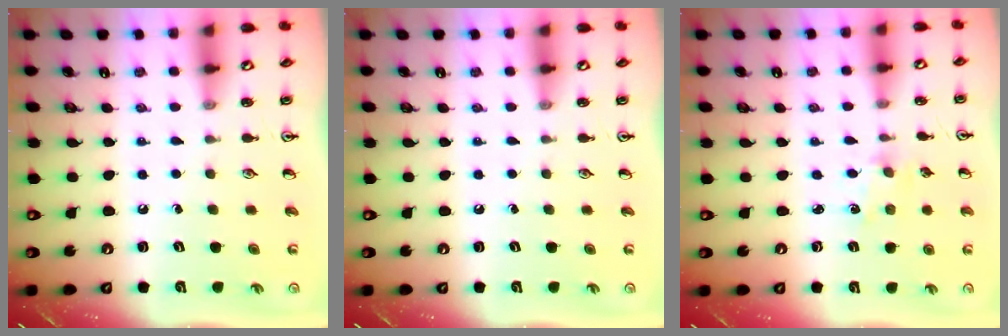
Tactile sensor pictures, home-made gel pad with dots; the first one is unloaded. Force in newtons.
{"total": 0.0}
{"total": 1.4, "press": 1.4, "slide": 0.3}